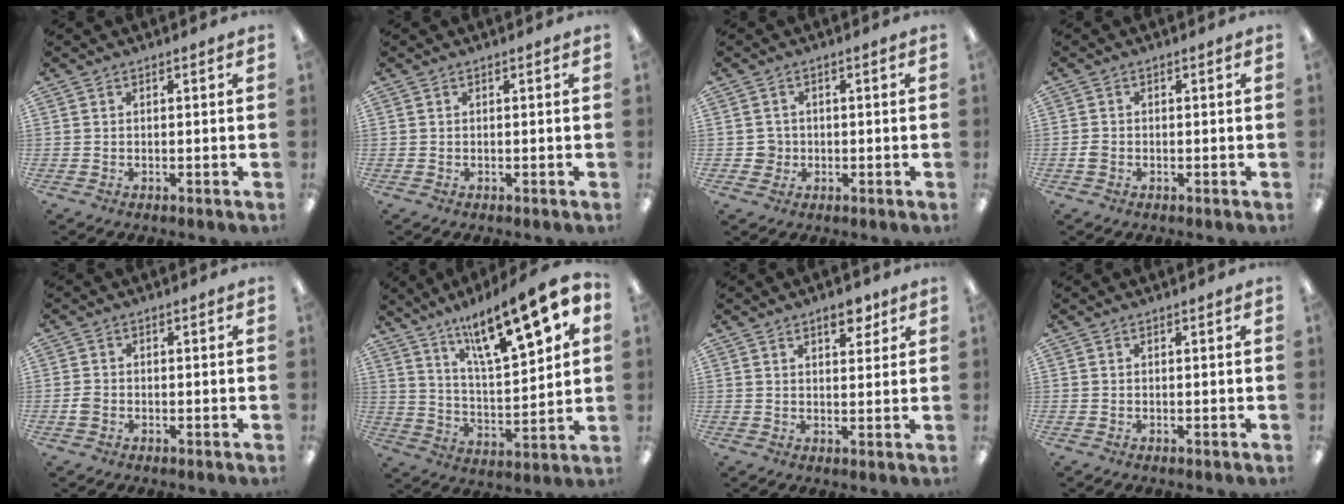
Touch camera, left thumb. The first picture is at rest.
{"total": 0.0}
{"total": 2.8, "force": [-0.3, 2.8, 0.4], "torque": [-0.010, 0.004, -0.009]}
{"total": 1.4, "force": [-0.5, 1.1, 0.7], "torque": [-0.013, 0.003, -0.011]}
{"total": 1.8, "force": [-0.7, 1.4, 0.9], "torque": [-0.017, 0.005, -0.015]}
{"total": 18.5, "force": [12.9, 4.6, 12.4], "torque": [-0.187, -0.088, 0.208]}
{"total": 5.3, "force": [3.4, 2.6, 3.2], "torque": [-0.021, -0.016, 0.052]}
{"total": 0.0}